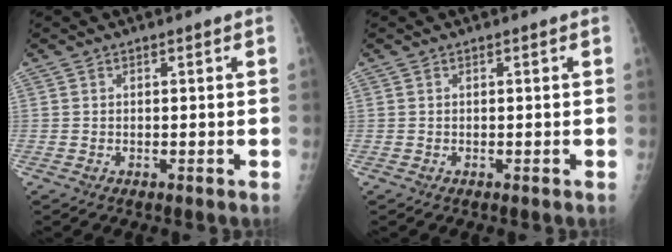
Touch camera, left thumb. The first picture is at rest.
{"total": 0.0}